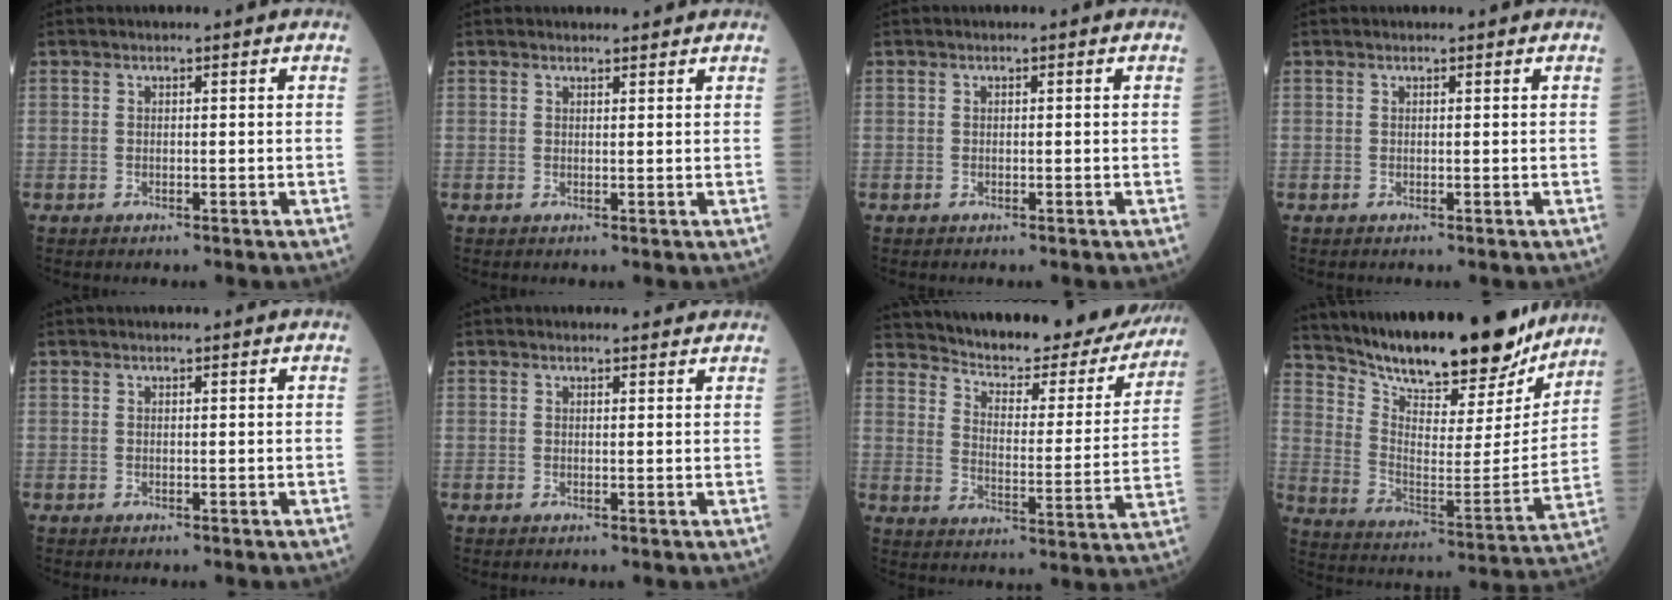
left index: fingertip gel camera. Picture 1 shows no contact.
{"total": 2.2, "force": [2.1, 0.5, 0.2], "torque": [-0.005, 0.006, 0.027]}
{"total": 0.0}
{"total": 0.0}
{"total": 0.6, "force": [0.6, 0.0, 0.1], "torque": [-0.004, 0.004, 0.008]}
{"total": 2.4, "force": [2.3, 0.7, 0.1], "torque": [-0.004, 0.003, 0.021]}
{"total": 23.0, "force": [21.1, 5.2, 7.5], "torque": [-0.099, -0.048, 0.265]}
{"total": 24.0, "force": [21.1, 5.2, 10.1], "torque": [-0.170, -0.042, 0.308]}